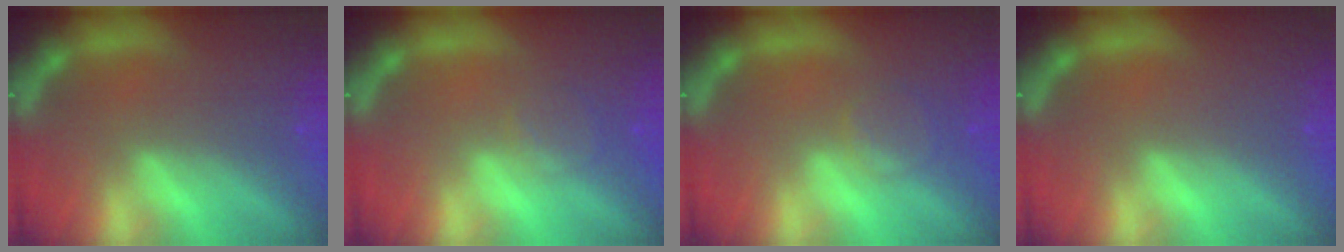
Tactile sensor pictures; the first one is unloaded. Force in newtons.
{"total": 2.0}
{"total": 2.4}
{"total": 0.0}